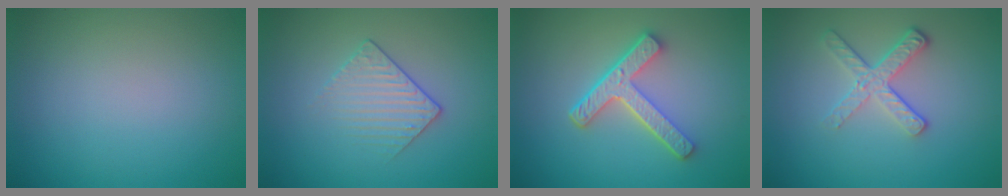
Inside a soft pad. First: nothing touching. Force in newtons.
{"total": 1.9, "press": 1.6, "slide": 1.0}
{"total": 4.8, "press": 3.7, "slide": 3.2}
{"total": 3.2, "press": 2.5, "slide": 2.0}